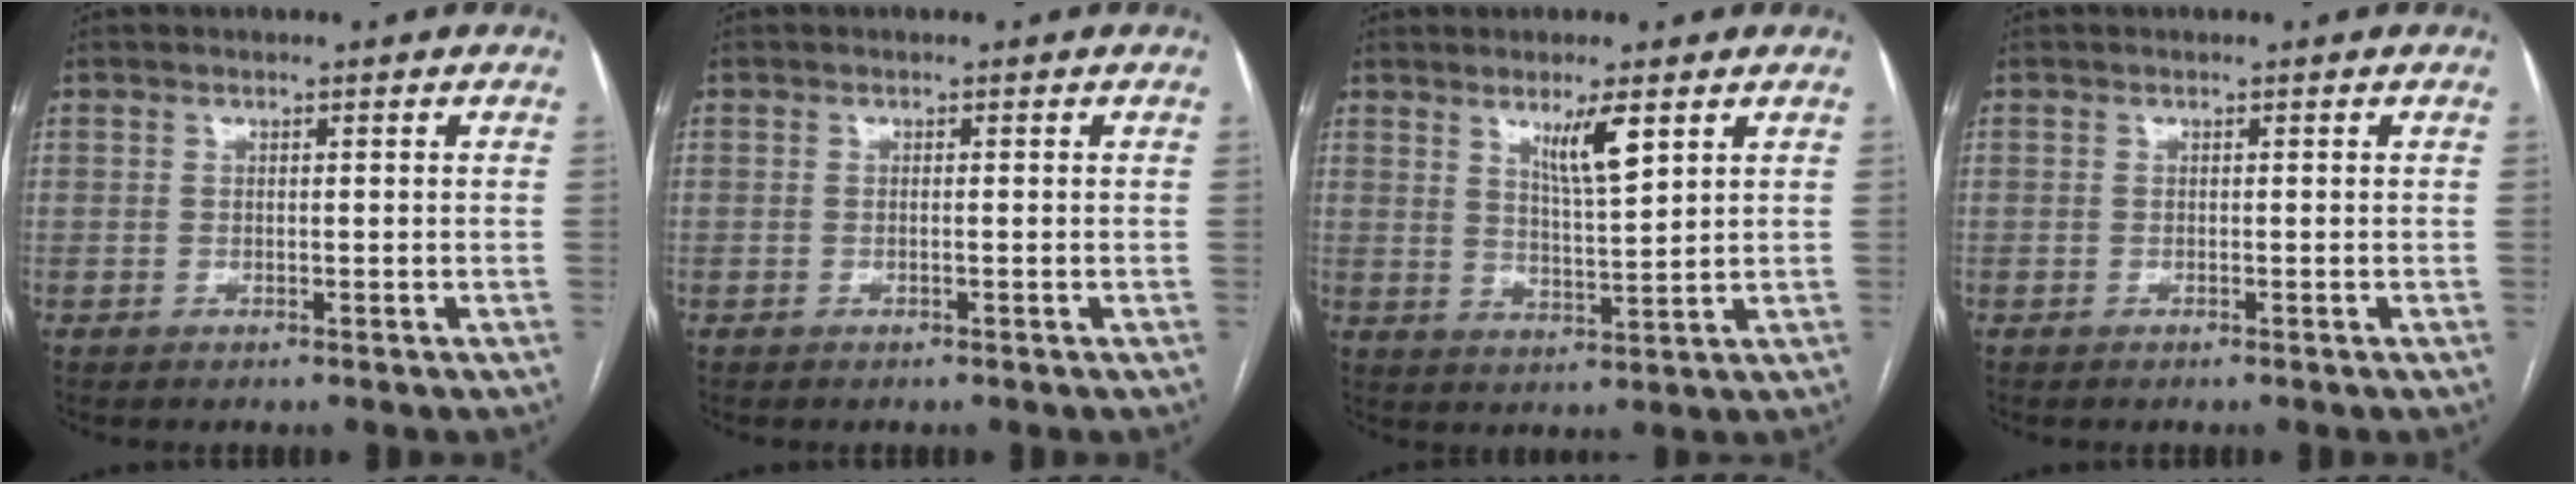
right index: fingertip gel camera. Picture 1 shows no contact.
{"total": 0.0}
{"total": 5.6, "force": [3.2, 0.2, 4.6], "torque": [-0.082, -0.012, 0.059]}
{"total": 0.0}